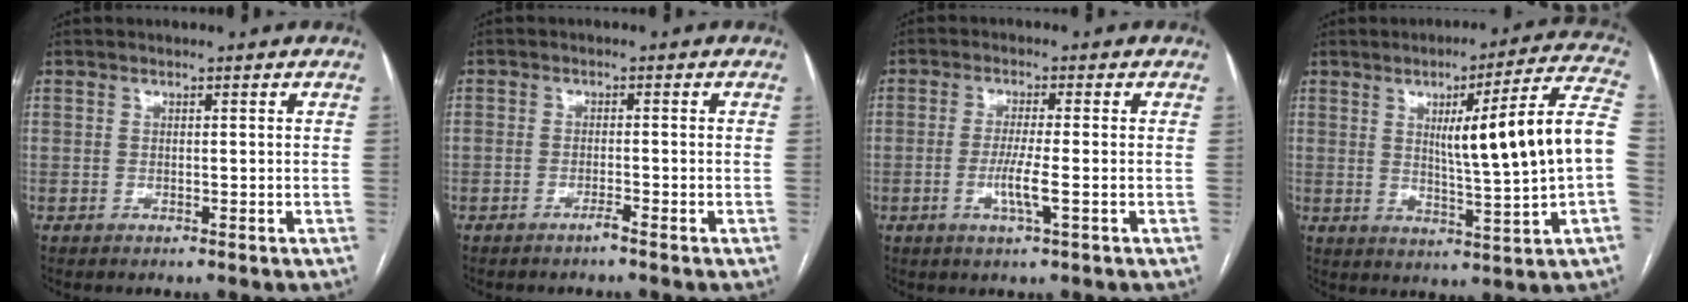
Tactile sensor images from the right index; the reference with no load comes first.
{"total": 1.3, "force": [-1.1, -0.2, 0.7], "torque": [-0.014, 0.000, -0.020]}
{"total": 4.3, "force": [-1.2, -0.3, 4.2], "torque": [-0.084, -0.009, -0.024]}
{"total": 15.3, "force": [1.2, -0.8, 15.3], "torque": [-0.215, 0.010, 0.019]}